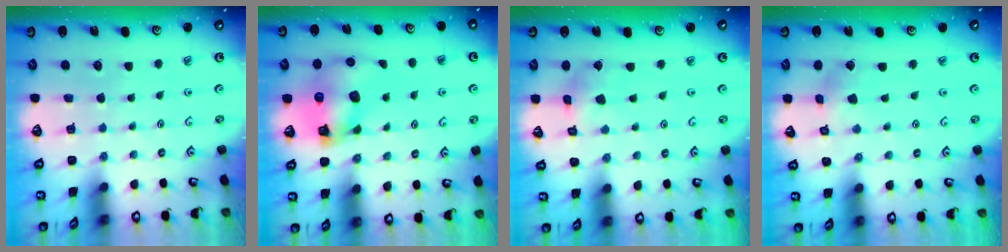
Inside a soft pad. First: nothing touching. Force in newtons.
{"total": 11.0, "press": 10.9, "slide": 1.8}
{"total": 2.8, "press": 2.8, "slide": 0.5}
{"total": 2.6, "press": 2.6, "slide": 0.3}